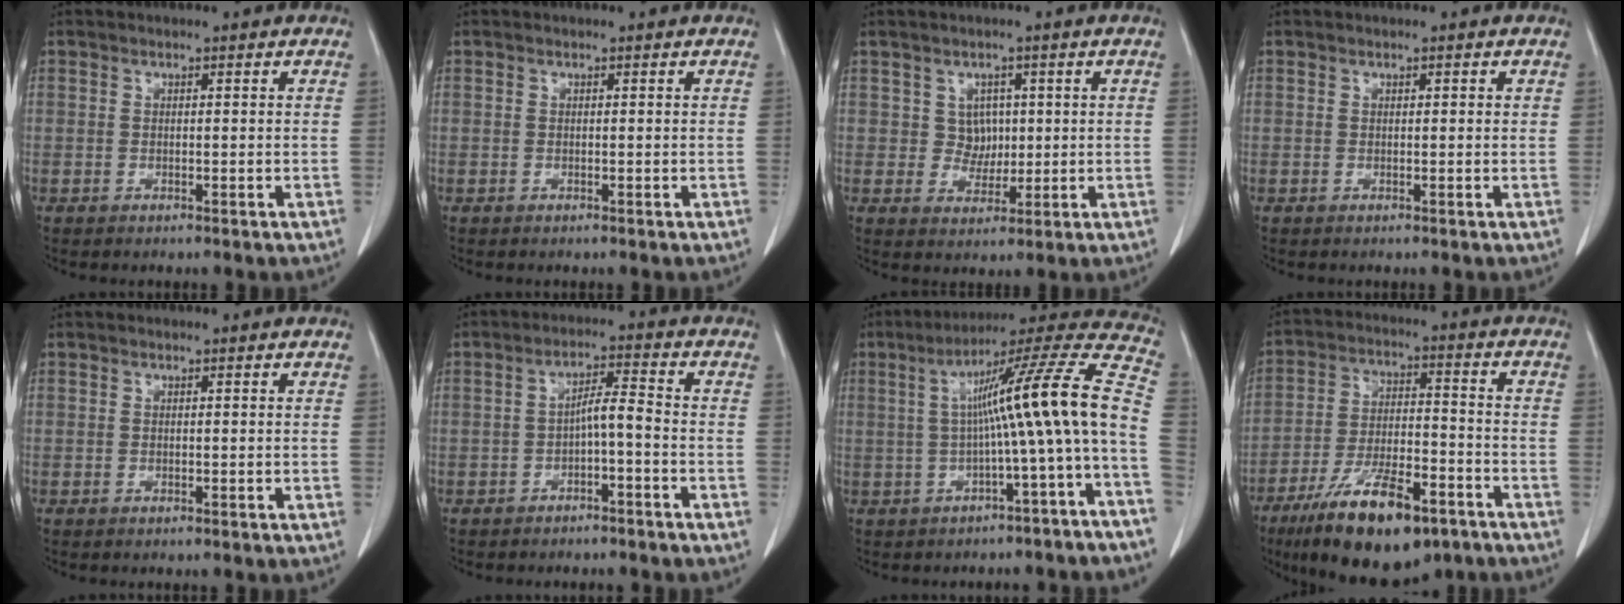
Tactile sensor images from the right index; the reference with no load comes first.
{"total": 0.0}
{"total": 3.5, "force": [0.8, 3.3, 1.0], "torque": [-0.008, 0.005, 0.014]}
{"total": 0.6, "force": [0.3, 0.2, 0.5], "torque": [-0.009, 0.001, 0.003]}
{"total": 0.0}
{"total": 4.0, "force": [-1.6, 0.7, 3.6], "torque": [-0.062, 0.016, -0.024]}
{"total": 15.7, "force": [-1.7, -1.1, 15.5], "torque": [-0.213, 0.040, -0.030]}
{"total": 16.6, "force": [-10.7, 4.9, 11.7], "torque": [-0.213, -0.017, -0.181]}